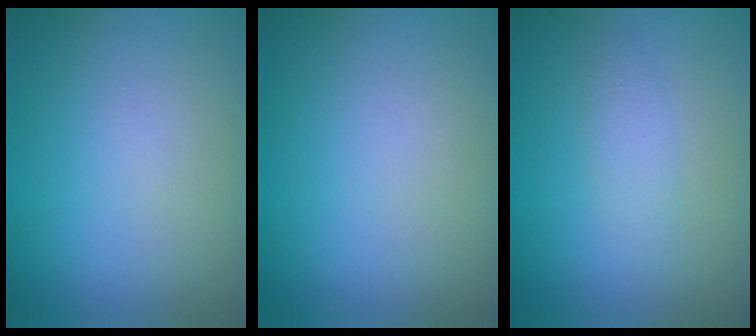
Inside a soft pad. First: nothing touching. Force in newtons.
{"total": 0.0}
{"total": 1.4, "press": 1.4, "slide": 0.0}